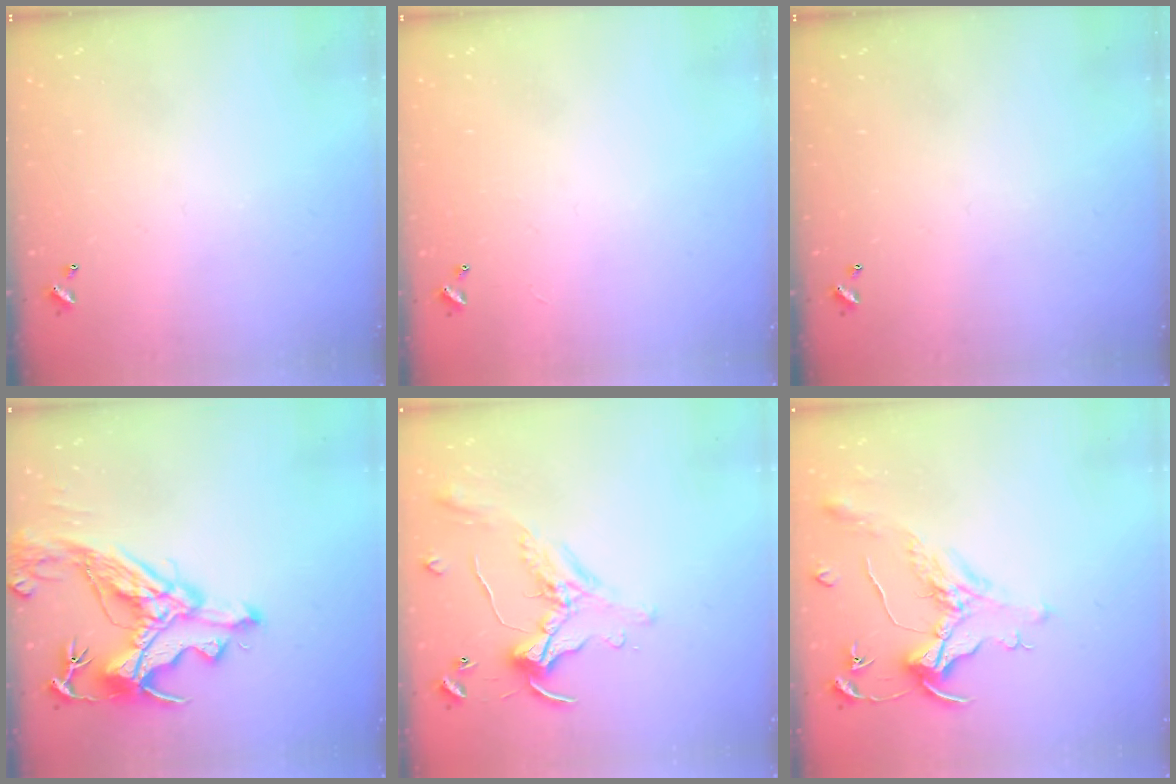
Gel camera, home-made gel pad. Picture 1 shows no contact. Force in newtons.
{"total": 1.0, "press": 0.9, "slide": 0.5}
{"total": 0.0}
{"total": 13.8, "press": 13.7, "slide": 1.9}
{"total": 0.7, "press": 0.5, "slide": 0.4}
{"total": 1.6, "press": 1.4, "slide": 0.7}